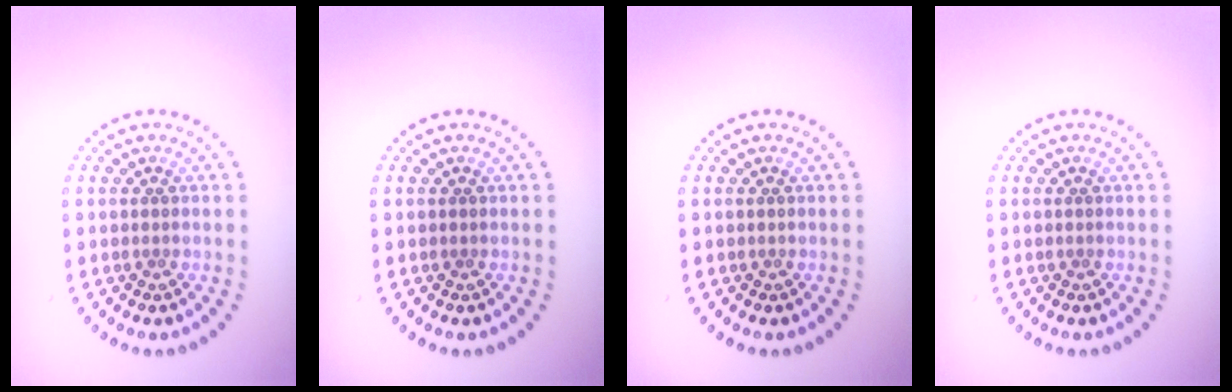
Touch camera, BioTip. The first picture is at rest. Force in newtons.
{"total": 0.0}
{"total": 0.0}
{"total": 0.0}